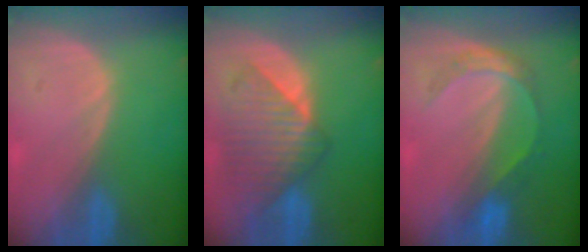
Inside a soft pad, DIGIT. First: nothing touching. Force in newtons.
{"total": 8.9, "press": 8.0, "slide": 3.7}
{"total": 4.8, "press": 4.7, "slide": 1.0}